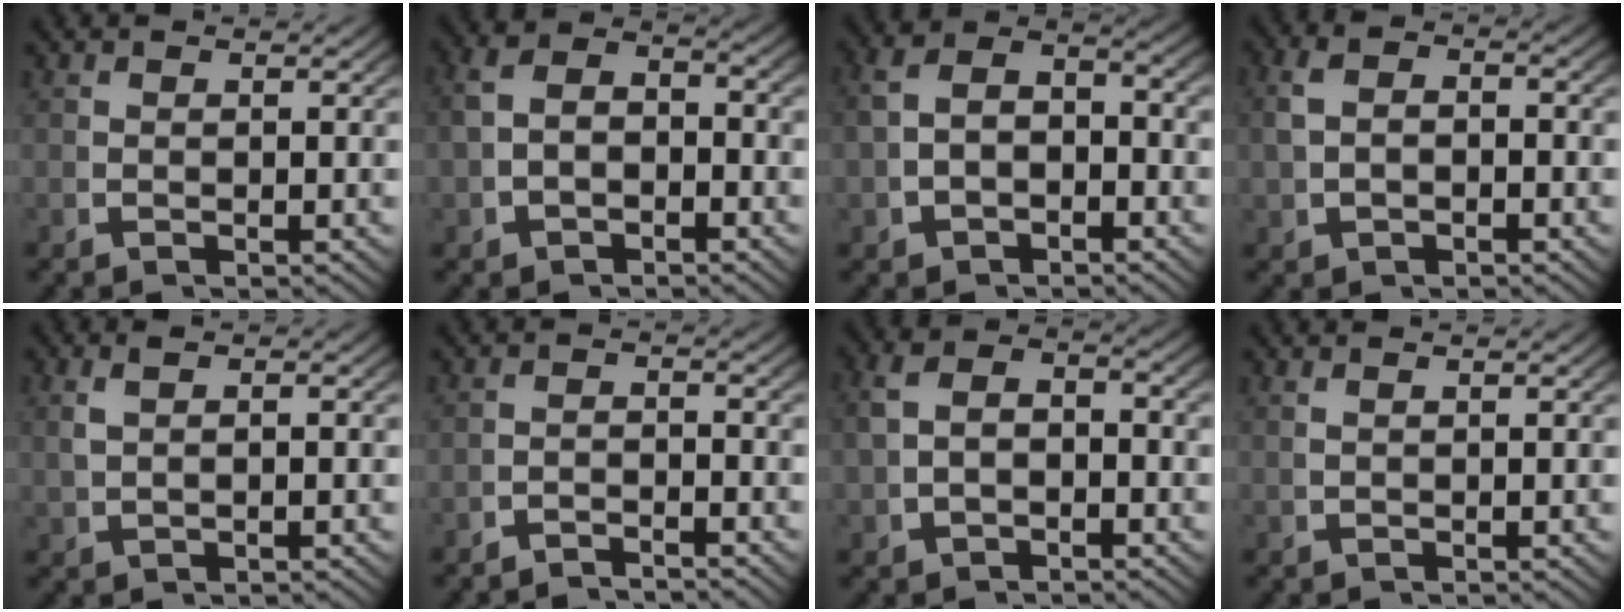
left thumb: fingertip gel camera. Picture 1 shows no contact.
{"total": 3.9, "force": [-0.7, 2.8, 2.6], "torque": [-0.053, -0.007, -0.009]}
{"total": 4.4, "force": [-0.6, 3.1, 3.0], "torque": [-0.058, -0.004, -0.006]}
{"total": 3.0, "force": [-0.1, 2.0, 2.2], "torque": [-0.048, -0.001, 0.002]}
{"total": 1.7, "force": [0.8, 0.5, 1.5], "torque": [-0.031, 0.007, 0.020]}
{"total": 2.5, "force": [-2.5, 0.2, 0.0], "torque": [0.013, -0.001, -0.050]}
{"total": 3.6, "force": [-0.5, 2.5, 2.6], "torque": [-0.055, -0.004, -0.003]}
{"total": 0.7, "force": [0.5, -0.5, 0.2], "torque": [-0.004, 0.003, 0.016]}